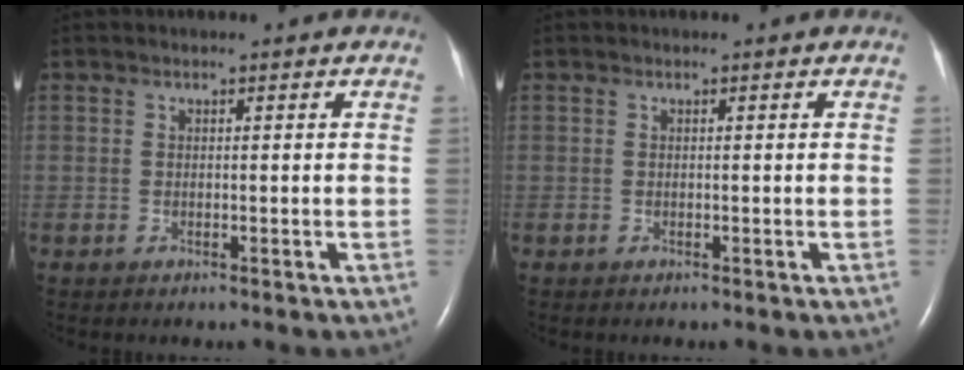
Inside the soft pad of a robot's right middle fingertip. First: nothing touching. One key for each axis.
{"total": 0.0}